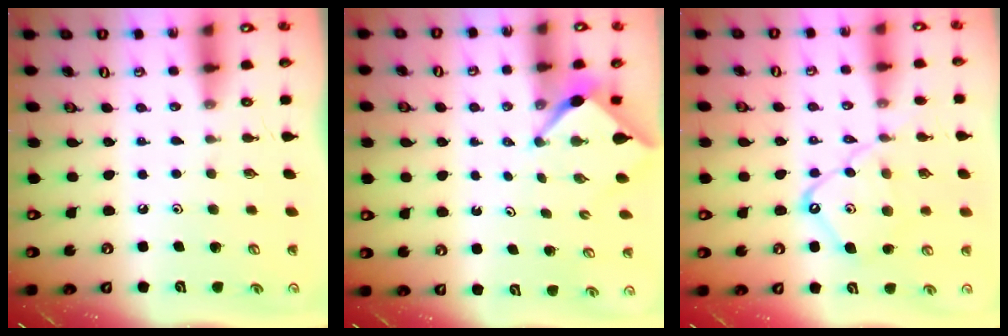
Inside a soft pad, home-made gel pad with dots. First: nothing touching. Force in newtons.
{"total": 2.4, "press": 2.4, "slide": 0.1}
{"total": 11.6, "press": 11.5, "slide": 1.0}